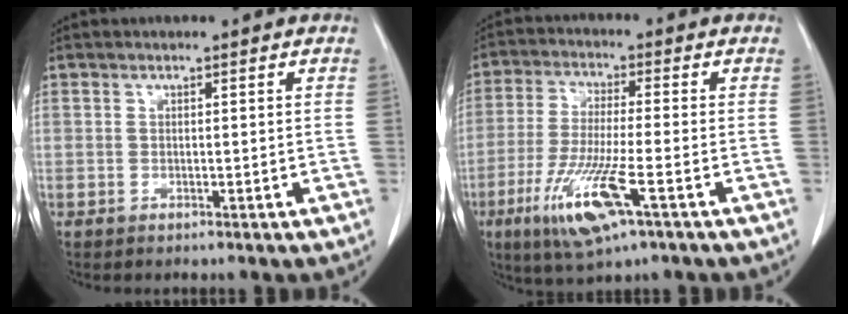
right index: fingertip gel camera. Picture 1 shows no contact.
{"total": 11.7, "force": [-5.2, 1.0, 10.4], "torque": [-0.214, -0.028, -0.096]}